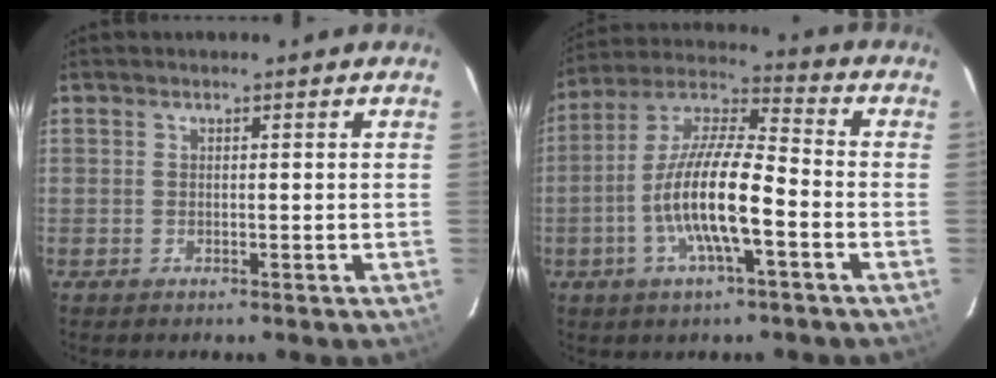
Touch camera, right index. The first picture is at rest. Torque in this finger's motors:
{"motor_torque": [1.34, -0.80, 1.05, 0.21]}